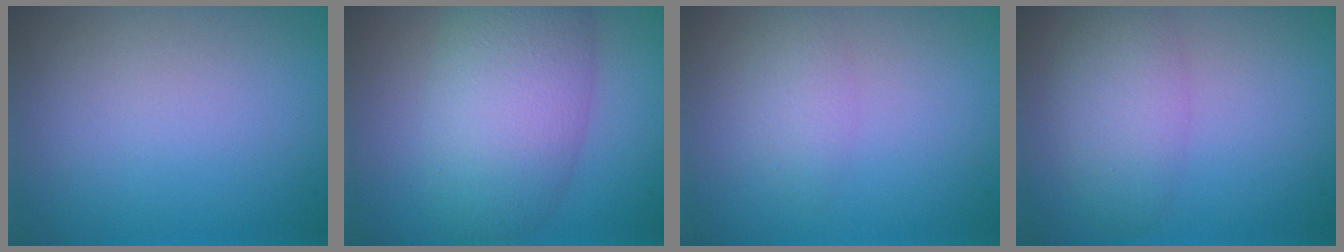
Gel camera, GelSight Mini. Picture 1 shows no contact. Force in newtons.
{"total": 8.0, "press": 7.9, "slide": 0.6}
{"total": 1.9, "press": 1.9, "slide": 0.1}
{"total": 4.0, "press": 4.0, "slide": 0.2}